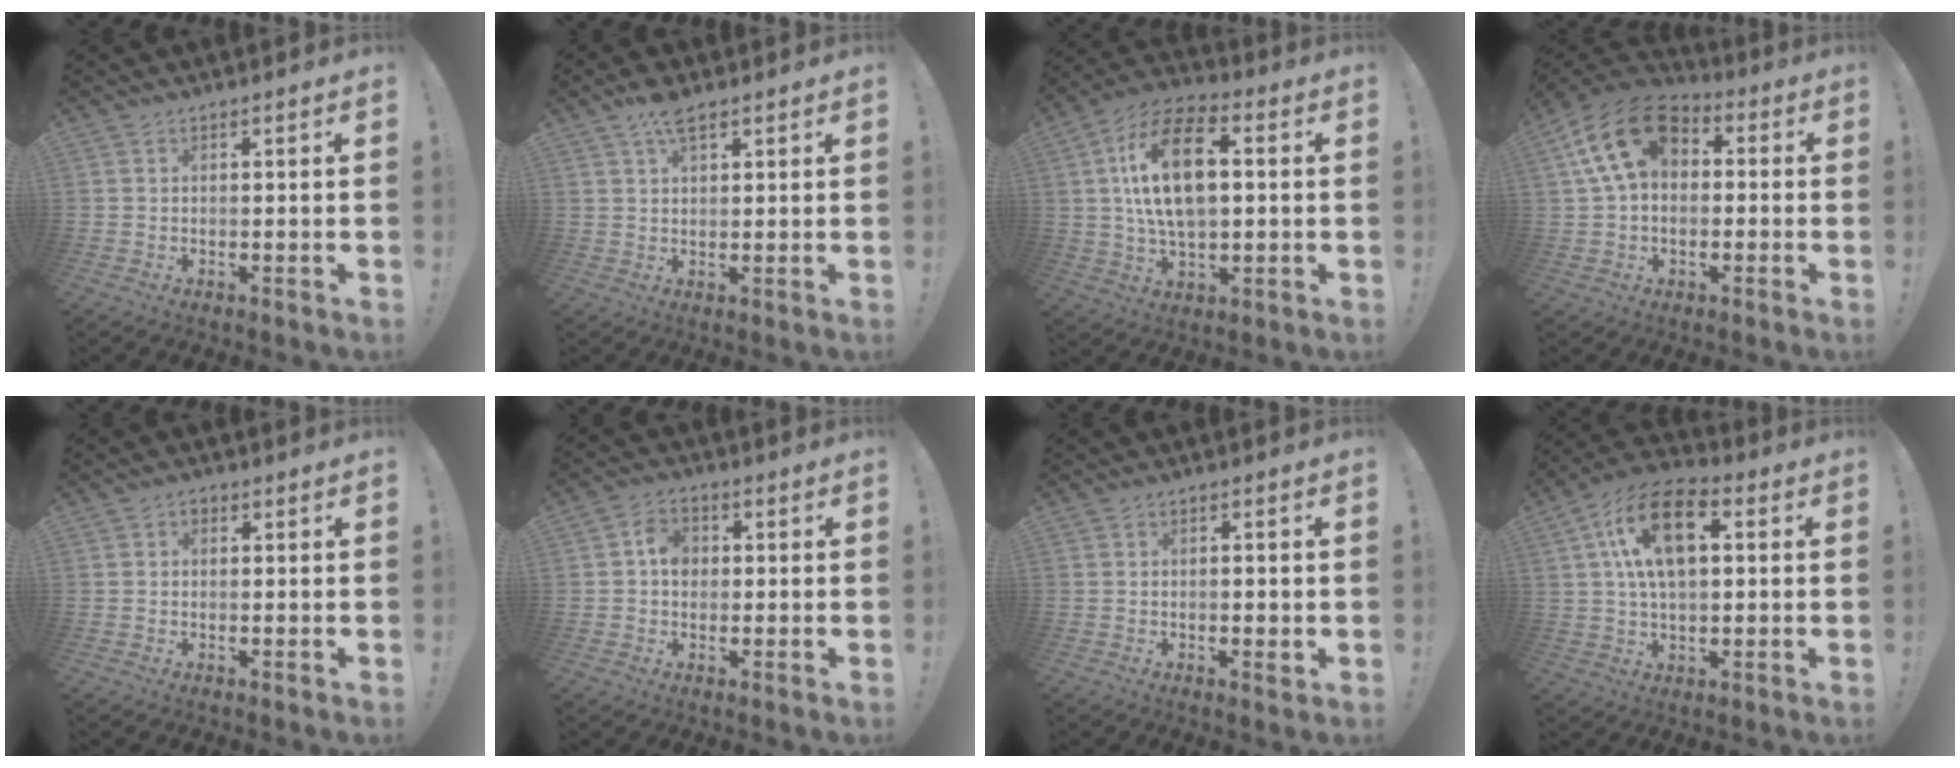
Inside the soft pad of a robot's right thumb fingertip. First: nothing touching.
{"total": 6.0, "force": [3.8, 2.6, 3.9], "torque": [-0.059, -0.016, 0.066]}
{"total": 18.4, "force": [2.6, 10.4, 15.0], "torque": [-0.260, 0.008, 0.037]}
{"total": 16.6, "force": [4.9, 11.0, 11.5], "torque": [-0.203, 0.000, 0.089]}
{"total": 1.3, "force": [0.0, 1.0, 0.8], "torque": [-0.005, 0.002, -0.002]}
{"total": 5.6, "force": [0.3, 4.7, 3.1], "torque": [-0.041, 0.007, 0.005]}
{"total": 1.8, "force": [-0.6, 0.7, 1.6], "torque": [-0.008, 0.000, -0.013]}
{"total": 16.8, "force": [4.4, 9.8, 13.0], "torque": [-0.213, 0.007, 0.075]}